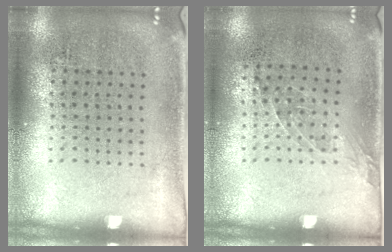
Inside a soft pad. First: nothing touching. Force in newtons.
{"total": 1.0, "press": 0.7, "slide": 0.6}